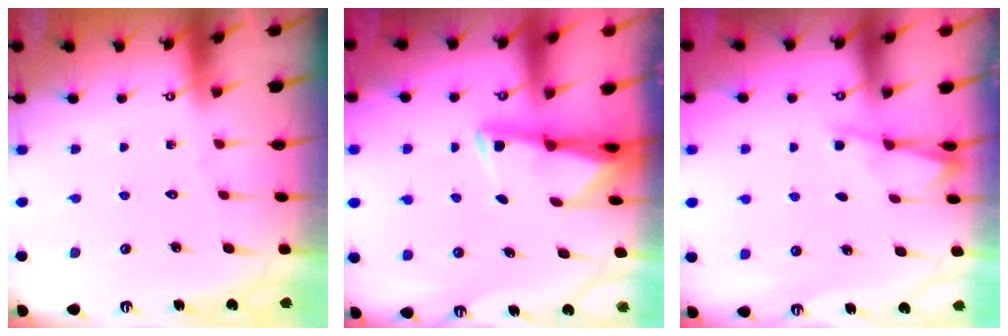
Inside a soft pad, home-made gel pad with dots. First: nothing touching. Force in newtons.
{"total": 2.8, "press": 2.8, "slide": 0.5}
{"total": 2.7, "press": 2.7, "slide": 0.5}